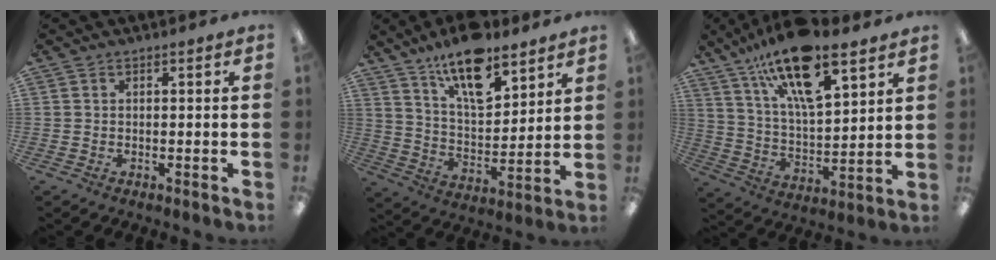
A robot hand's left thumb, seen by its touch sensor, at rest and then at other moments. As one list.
[{"total": 15.9, "force": [11.6, 6.2, 8.9], "torque": [-0.147, -0.062, 0.199]}, {"total": 19.8, "force": [13.6, 6.7, 12.7], "torque": [-0.222, -0.066, 0.230]}]